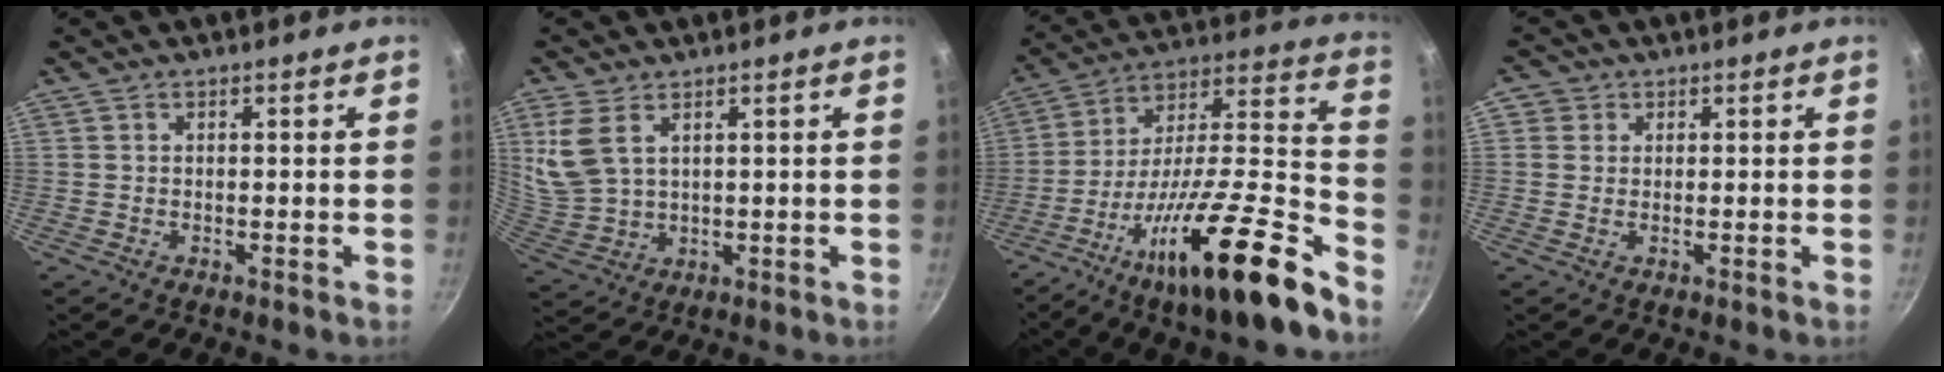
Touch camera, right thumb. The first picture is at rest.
{"total": 8.2, "force": [3.5, 4.6, 5.8], "torque": [-0.121, -0.015, 0.083]}
{"total": 26.0, "force": [-15.6, 5.3, 20.1], "torque": [-0.270, 0.097, -0.271]}
{"total": 2.4, "force": [0.5, 2.3, 0.5], "torque": [0.012, -0.004, -0.001]}